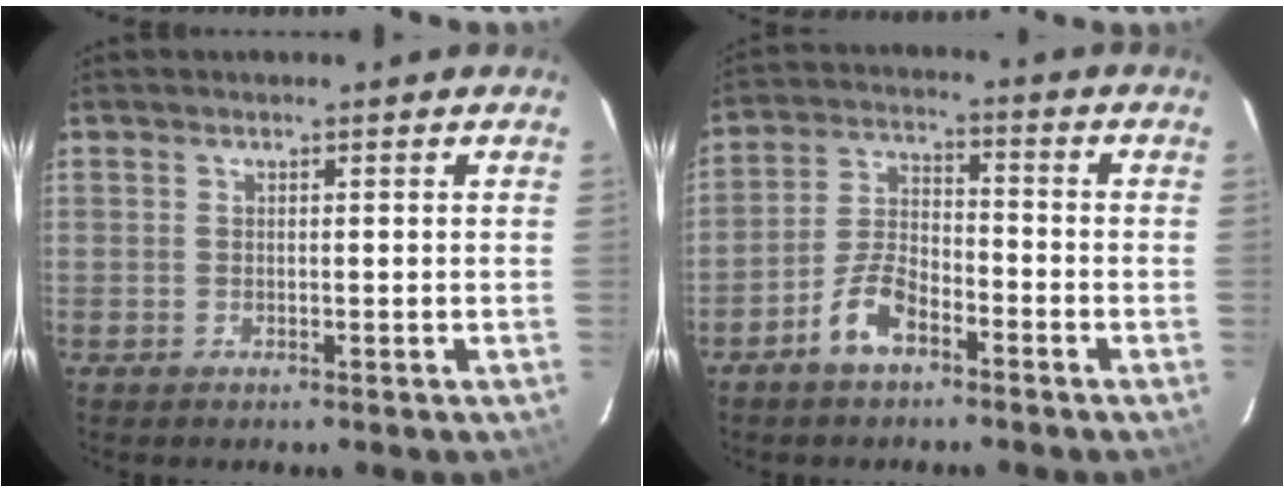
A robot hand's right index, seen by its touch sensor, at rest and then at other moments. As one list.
[{"total": 7.6, "force": [-5.0, 3.2, 4.7], "torque": [-0.106, 0.014, -0.095]}]